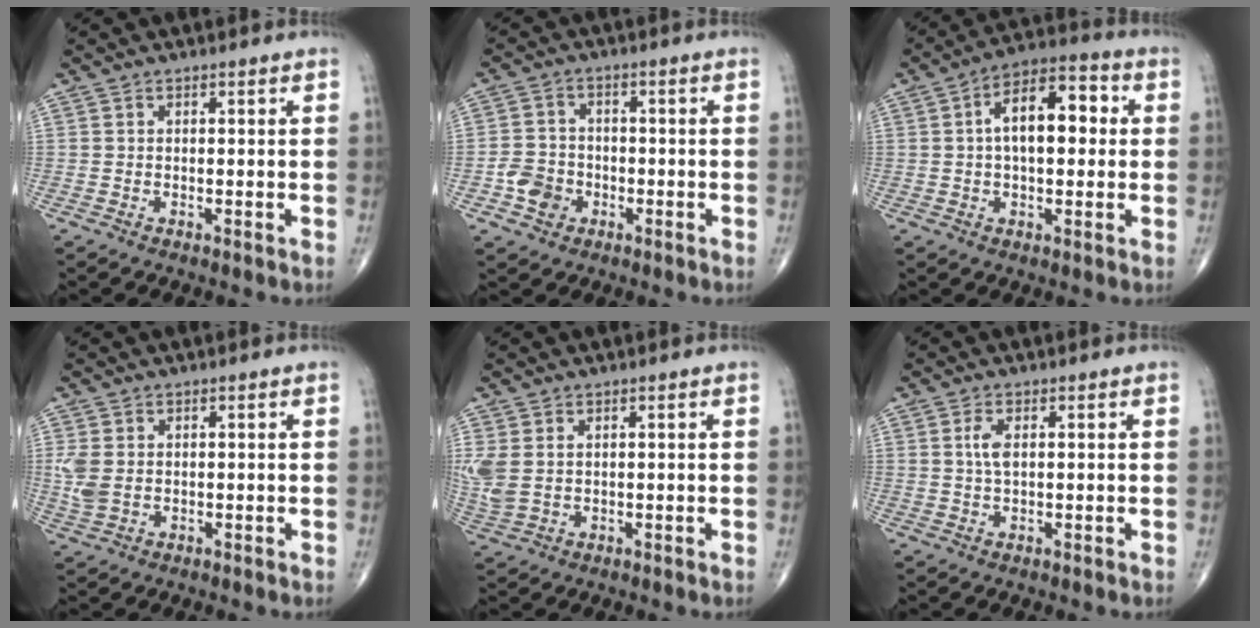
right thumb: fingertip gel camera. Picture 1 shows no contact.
{"total": 5.7, "force": [-2.1, 4.8, 2.3], "torque": [-0.021, 0.017, -0.037]}
{"total": 12.4, "force": [1.6, 6.4, 10.5], "torque": [-0.153, 0.027, 0.016]}
{"total": 4.4, "force": [0.3, 3.1, 3.2], "torque": [-0.087, 0.002, 0.011]}
{"total": 5.5, "force": [1.1, 3.7, 4.0], "torque": [-0.112, 0.004, 0.031]}
{"total": 2.7, "force": [0.6, 1.1, 2.4], "torque": [-0.054, 0.000, 0.012]}